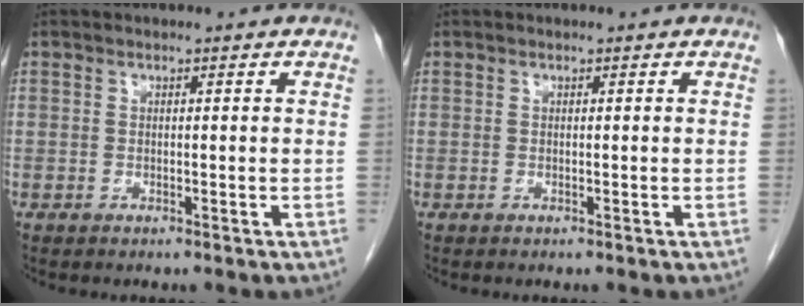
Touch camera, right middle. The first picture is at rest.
{"total": 0.0}